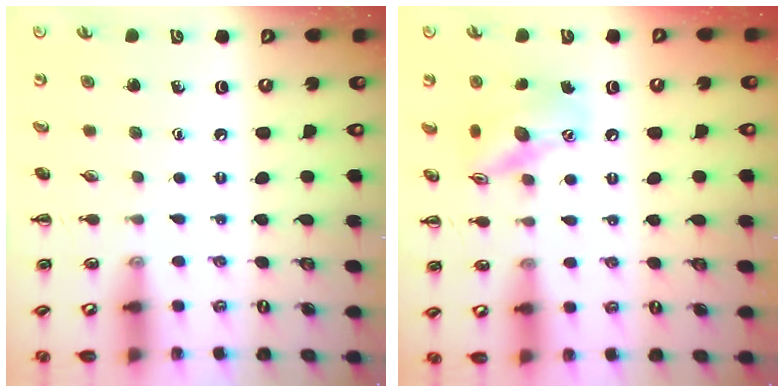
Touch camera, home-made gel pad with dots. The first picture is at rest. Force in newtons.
{"total": 13.7, "press": 13.5, "slide": 2.2}